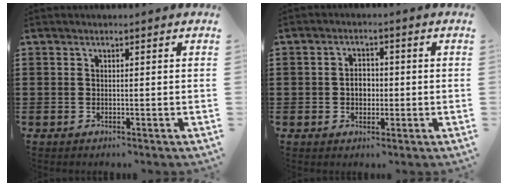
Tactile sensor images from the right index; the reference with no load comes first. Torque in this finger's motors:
{"motor_torque": [1.18, 0.96, 0.09, 0.01]}